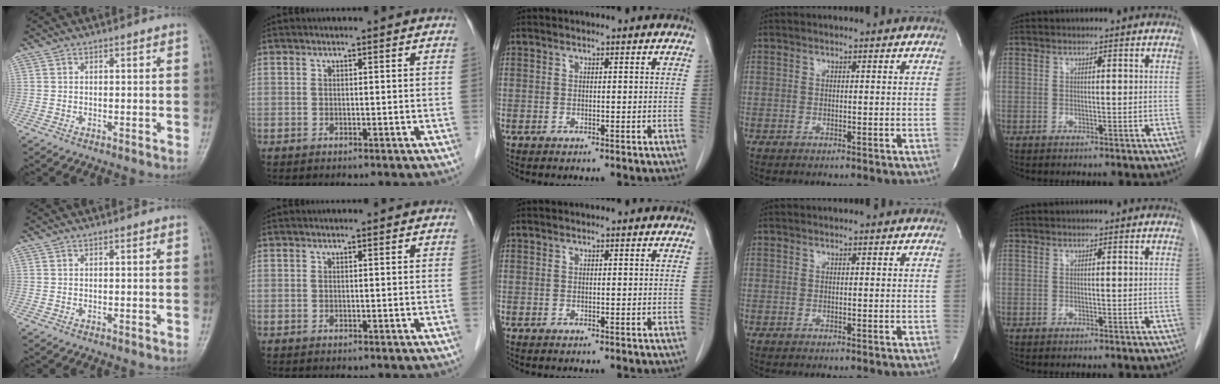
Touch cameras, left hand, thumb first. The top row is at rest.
{}